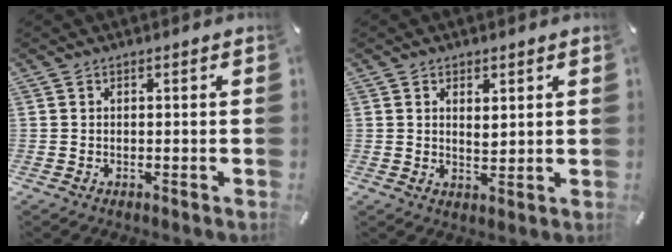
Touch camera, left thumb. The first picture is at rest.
{"total": 2.7, "force": [1.5, 1.8, 1.5], "torque": [-0.016, -0.002, 0.023]}